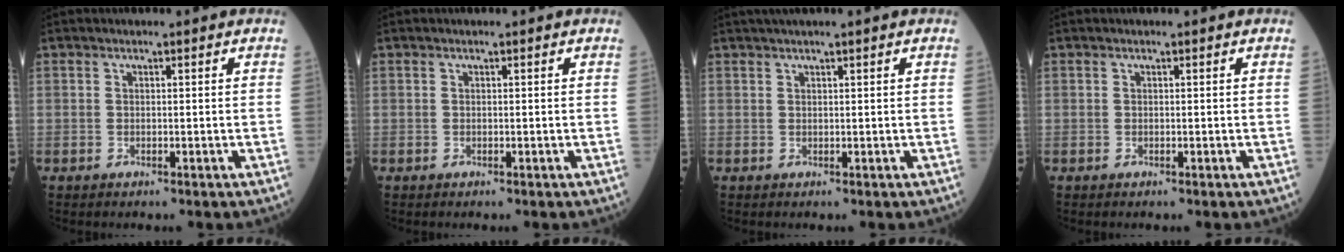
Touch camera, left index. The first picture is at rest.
{"total": 0.0}
{"total": 2.4, "force": [1.8, -0.5, 1.5], "torque": [-0.020, 0.019, 0.035]}
{"total": 0.0}